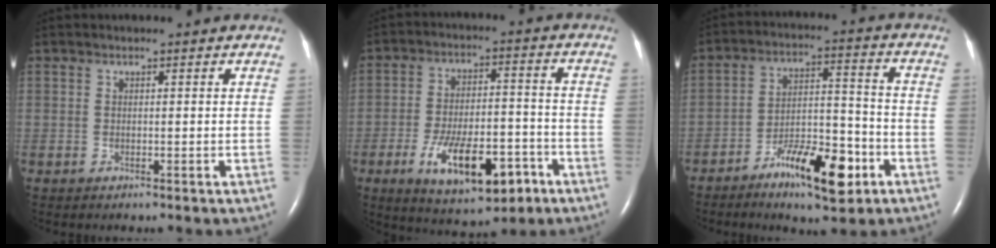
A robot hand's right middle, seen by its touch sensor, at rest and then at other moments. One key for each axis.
{"total": 11.5, "fx": -5.7, "fy": 1.0, "fz": 9.9, "tx": -0.176, "ty": -0.025, "tz": -0.089}
{"total": 11.6, "fx": -6.4, "fy": 3.4, "fz": 9.1, "tx": -0.149, "ty": 0.010, "tz": -0.100}